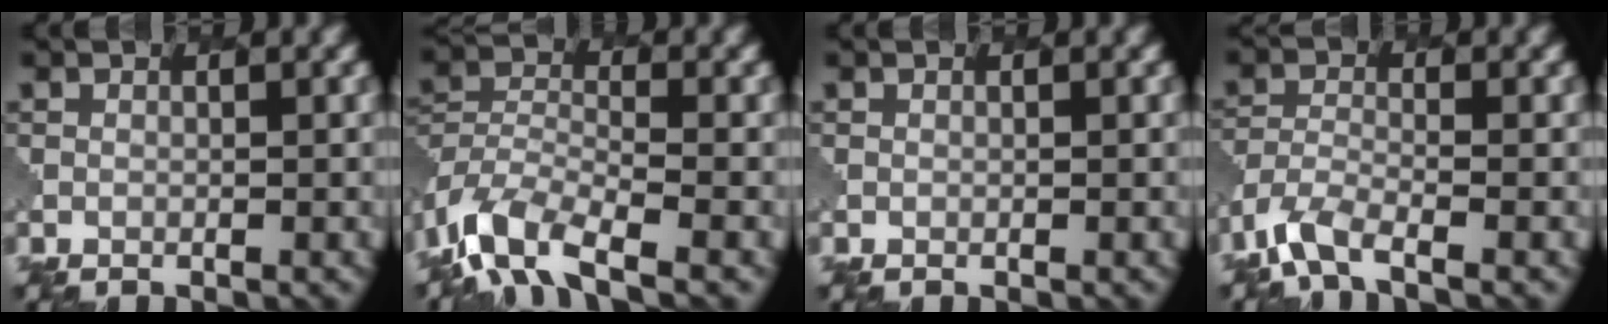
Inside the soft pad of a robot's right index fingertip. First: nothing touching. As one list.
[{"total": 8.1, "force": [-5.3, 3.5, 5.1], "torque": [-0.099, -0.011, -0.112]}, {"total": 0.0}, {"total": 4.0, "force": [-3.0, 1.2, 2.3], "torque": [-0.053, -0.011, -0.069]}]